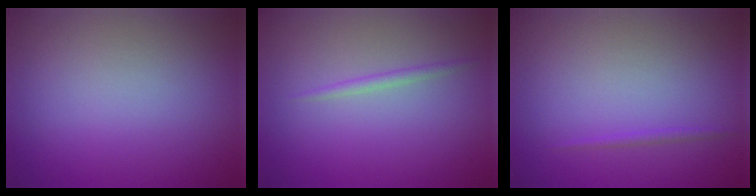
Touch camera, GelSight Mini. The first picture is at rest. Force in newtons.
{"total": 0.8, "press": 0.8, "slide": 0.0}
{"total": 0.6, "press": 0.6, "slide": 0.1}